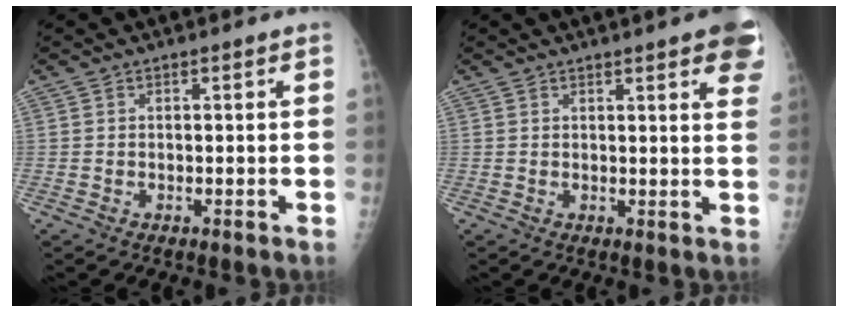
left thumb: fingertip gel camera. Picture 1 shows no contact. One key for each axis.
{"total": 9.8, "fx": 5.6, "fy": 2.1, "fz": 7.7, "tx": -0.069, "ty": -0.010, "tz": 0.056}